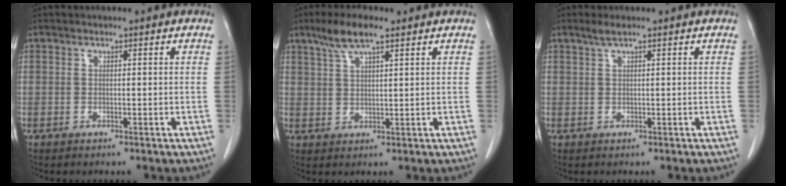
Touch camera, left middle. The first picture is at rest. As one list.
[{"total": 5.8, "force": [4.0, 1.0, 4.1], "torque": [-0.090, 0.011, 0.077]}, {"total": 1.6, "force": [1.1, 0.0, 1.1], "torque": [-0.028, 0.007, 0.025]}]